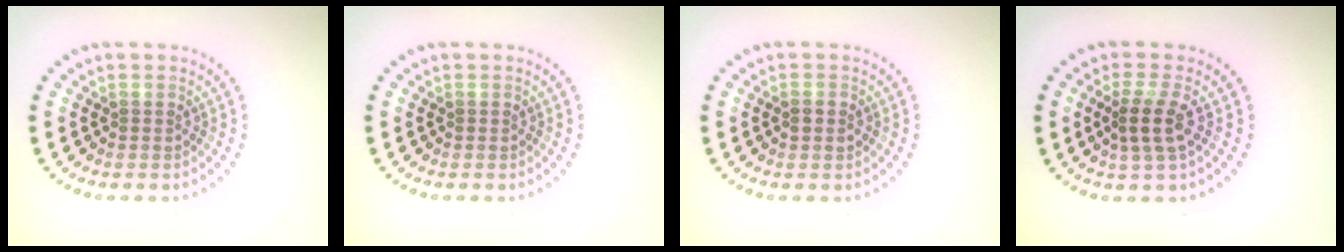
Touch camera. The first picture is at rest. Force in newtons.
{"total": 0.0}
{"total": 1.5, "press": 1.5, "slide": 0.2}
{"total": 2.6, "press": 2.1, "slide": 1.6}